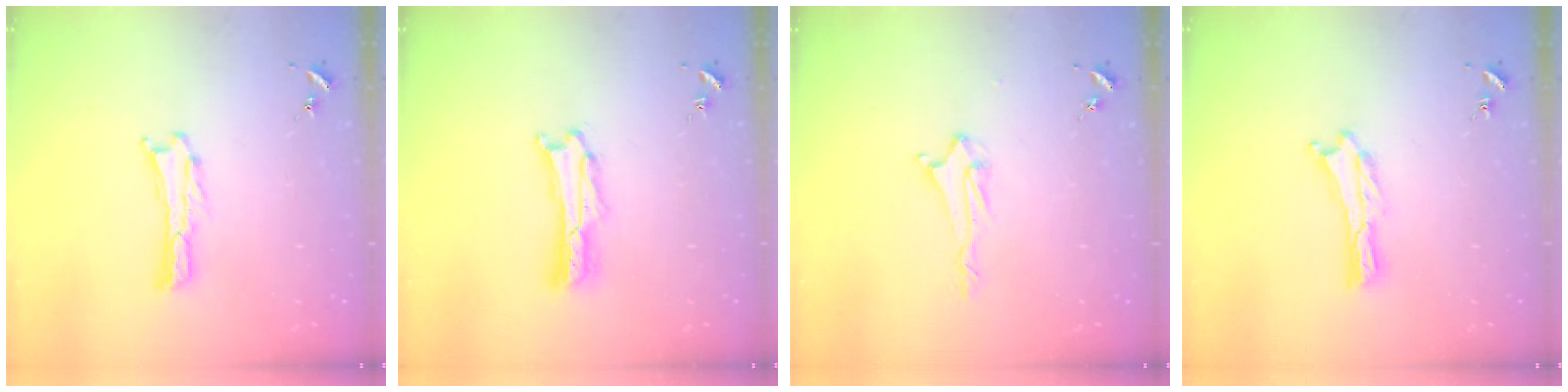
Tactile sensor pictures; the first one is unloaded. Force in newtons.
{"total": 1.4, "press": 1.4, "slide": 0.0}
{"total": 2.0, "press": 2.0, "slide": 0.4}
{"total": 0.0}